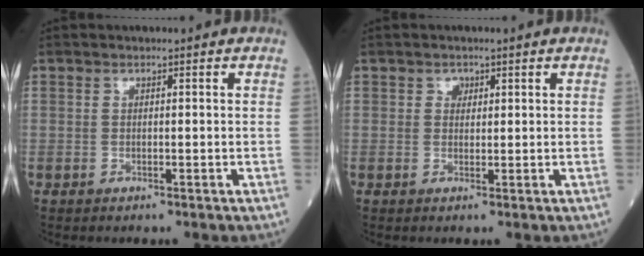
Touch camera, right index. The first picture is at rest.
{"total": 0.9, "force": [0.4, 0.8, 0.3], "torque": [-0.004, -0.001, 0.005]}